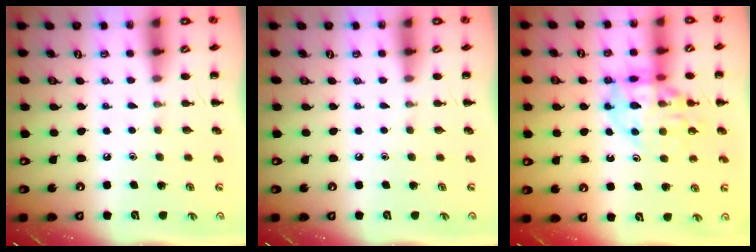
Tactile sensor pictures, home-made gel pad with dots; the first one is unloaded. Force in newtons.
{"total": 0.0}
{"total": 14.2, "press": 14.0, "slide": 2.6}